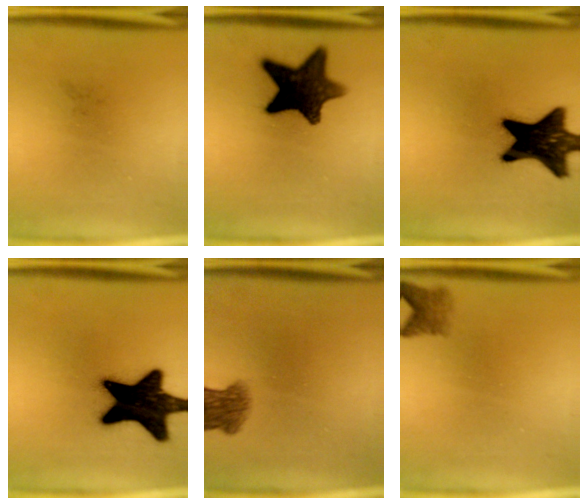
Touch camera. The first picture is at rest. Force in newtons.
{"total": 13.3}
{"total": 18.2}
{"total": 20.2}
{"total": 4.8}
{"total": 2.4}